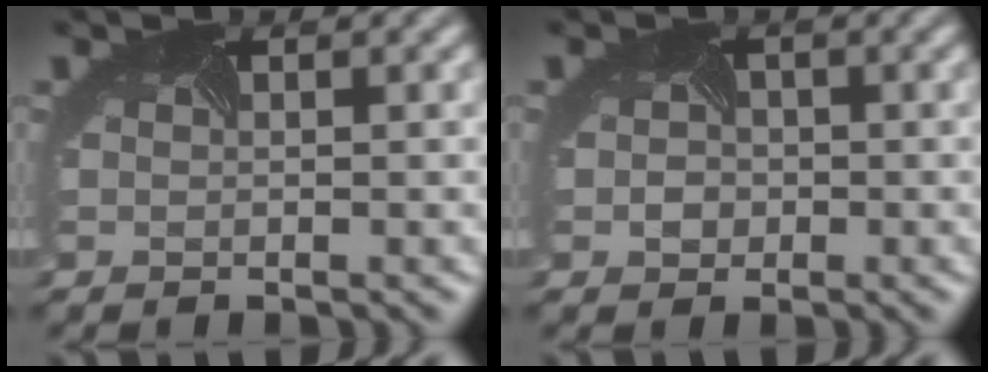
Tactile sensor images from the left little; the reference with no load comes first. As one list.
[{"total": 2.0, "force": [-0.2, 1.8, 0.7], "torque": [-0.006, 0.001, -0.007]}]